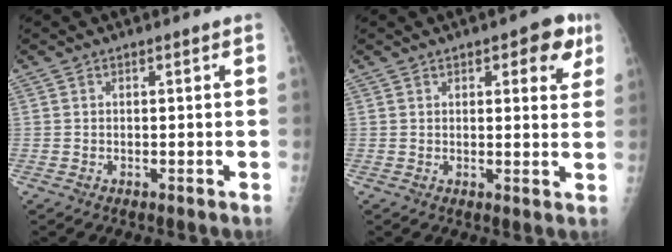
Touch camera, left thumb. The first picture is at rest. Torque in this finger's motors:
{"motor_torque": [-0.04, 0.14, -0.01, -0.12, 0.06]}